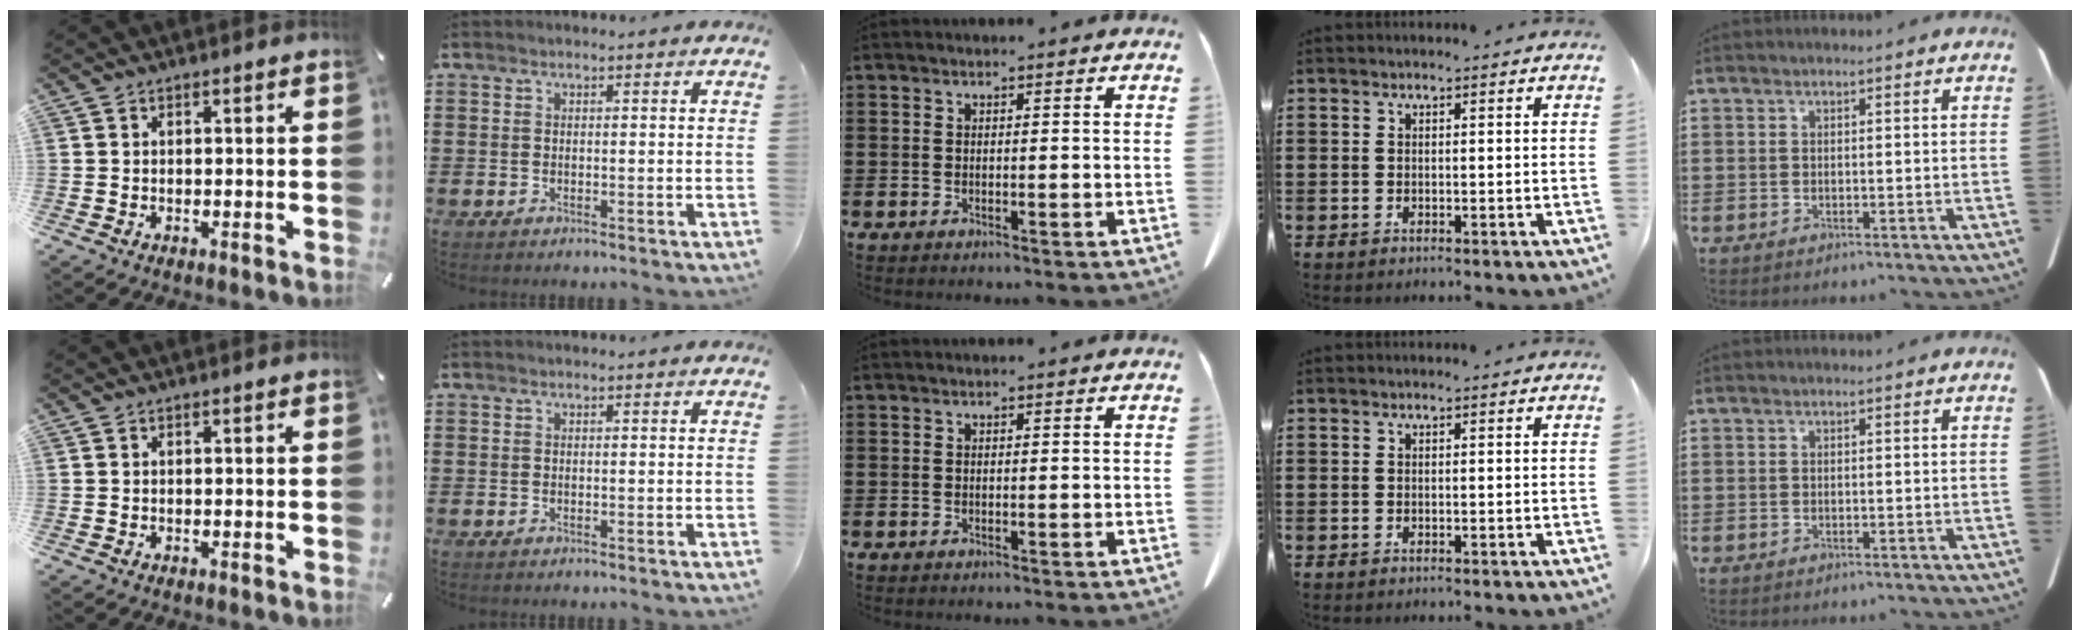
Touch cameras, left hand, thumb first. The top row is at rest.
{}